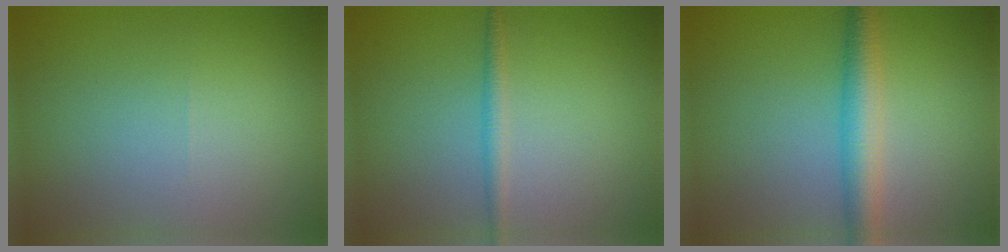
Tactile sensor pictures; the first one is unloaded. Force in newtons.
{"total": 1.5, "press": 1.5, "slide": 0.1}
{"total": 4.2, "press": 4.2, "slide": 0.0}